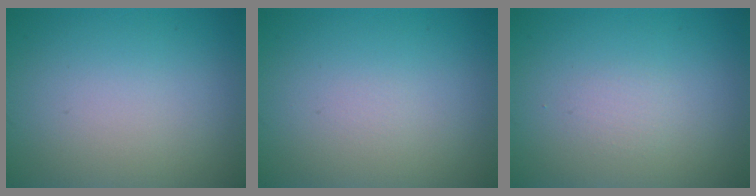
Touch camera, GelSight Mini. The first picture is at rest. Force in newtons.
{"total": 0.0}
{"total": 0.7, "press": 0.7, "slide": 0.1}